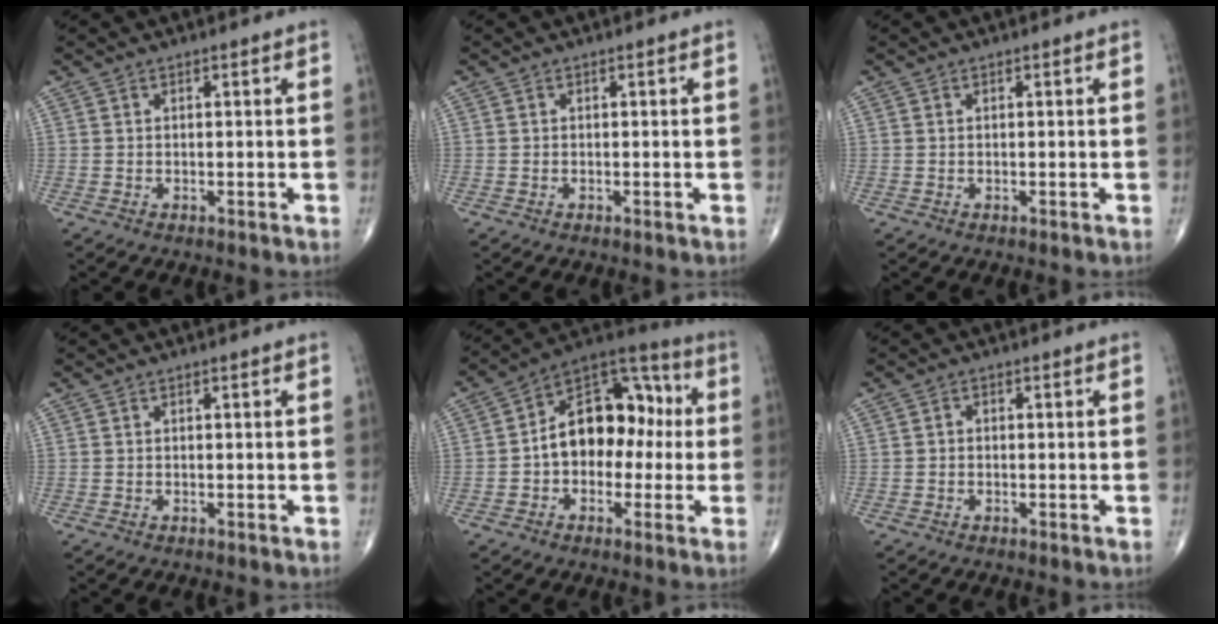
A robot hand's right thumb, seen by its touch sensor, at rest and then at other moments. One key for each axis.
{"total": 0.0}
{"total": 0.0}
{"total": 0.0}
{"total": 15.6, "fx": -0.1, "fy": 10.5, "fz": 11.6, "tx": -0.135, "ty": 0.048, "tz": -0.014}
{"total": 0.9, "fx": -0.2, "fy": 0.7, "fz": 0.4, "tx": -0.001, "ty": 0.002, "tz": -0.009}